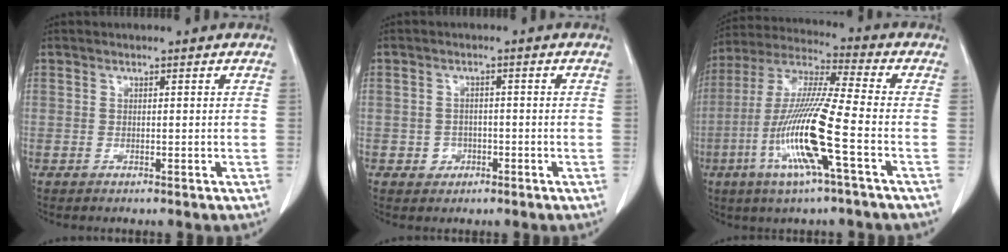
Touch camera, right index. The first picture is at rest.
{"total": 2.3, "force": [-0.9, 2.1, 0.5], "torque": [-0.008, 0.007, -0.010]}
{"total": 15.1, "force": [-4.8, -0.1, 14.3], "torque": [-0.299, -0.012, -0.101]}